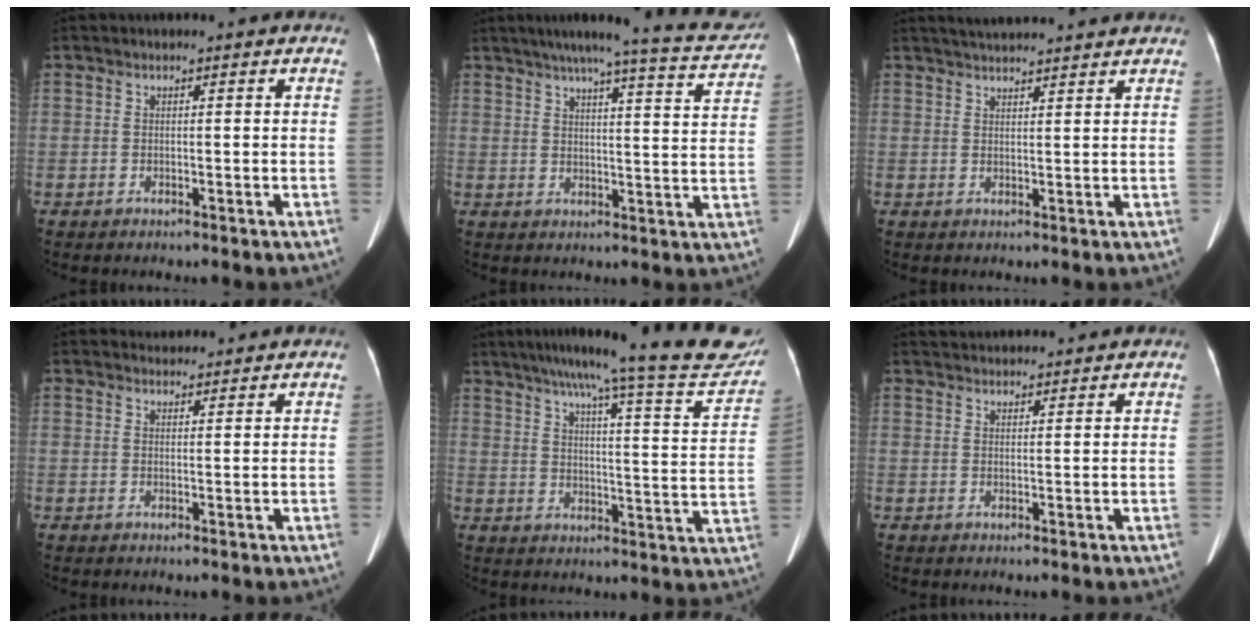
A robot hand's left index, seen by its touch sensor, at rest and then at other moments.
{"total": 16.3, "force": [14.1, 1.5, 7.9], "torque": [-0.108, 0.001, 0.167]}
{"total": 8.3, "force": [7.7, 0.3, 3.2], "torque": [-0.051, 0.035, 0.103]}
{"total": 1.8, "force": [1.8, 0.3, -0.3], "torque": [-0.007, 0.009, 0.032]}
{"total": 23.7, "force": [20.6, 1.5, 11.6], "torque": [-0.162, -0.039, 0.254]}
{"total": 4.5, "force": [4.4, 0.5, 0.7], "torque": [-0.013, 0.038, 0.068]}